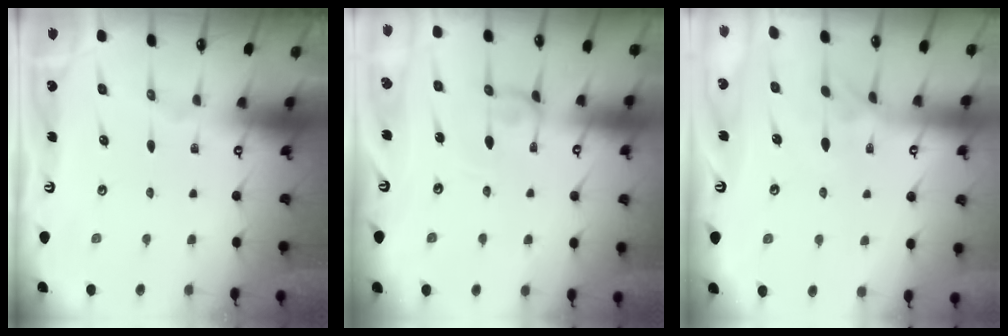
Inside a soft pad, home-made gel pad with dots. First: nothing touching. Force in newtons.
{"total": 2.1, "press": 2.1, "slide": 0.2}
{"total": 2.3, "press": 2.2, "slide": 0.8}